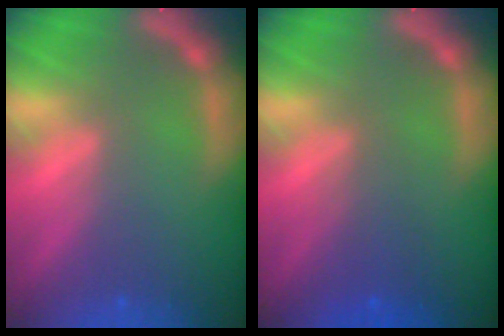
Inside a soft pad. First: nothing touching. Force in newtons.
{"total": 2.5}